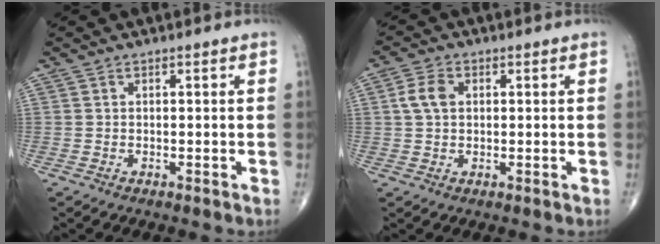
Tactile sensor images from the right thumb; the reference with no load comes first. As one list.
[{"total": 4.3, "force": [0.8, 2.9, 3.0], "torque": [-0.061, 0.006, 0.013]}]